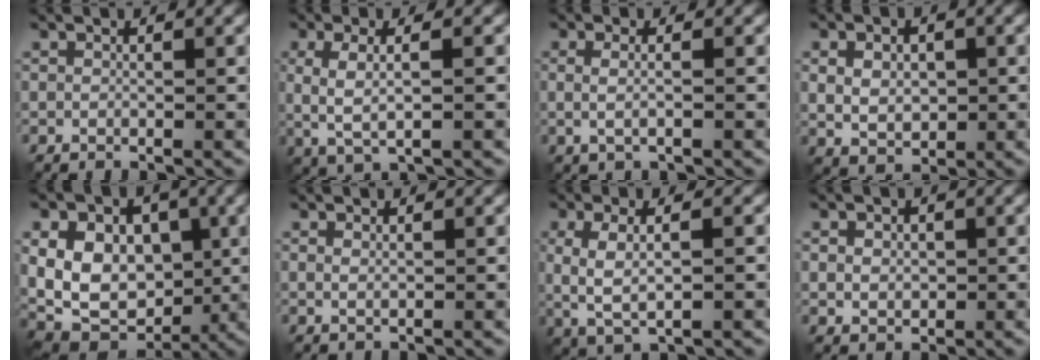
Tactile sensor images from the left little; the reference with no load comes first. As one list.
[{"total": 3.3, "force": [0.1, 1.1, 3.2], "torque": [-0.067, -0.001, 0.004]}, {"total": 1.7, "force": [0.1, 0.6, 1.6], "torque": [-0.032, -0.005, -0.004]}, {"total": 3.5, "force": [0.1, 2.5, 2.5], "torque": [-0.045, -0.002, 0.004]}, {"total": 10.9, "force": [1.2, 8.2, 7.0], "torque": [-0.131, 0.012, 0.019]}, {"total": 0.6, "force": [0.2, 0.2, 0.4], "torque": [-0.010, 0.000, 0.005]}, {"total": 4.0, "force": [-0.1, 1.5, 3.7], "torque": [-0.084, 0.000, 0.001]}, {"total": 1.8, "force": [0.2, 1.5, 1.0], "torque": [-0.016, 0.000, 0.003]}]